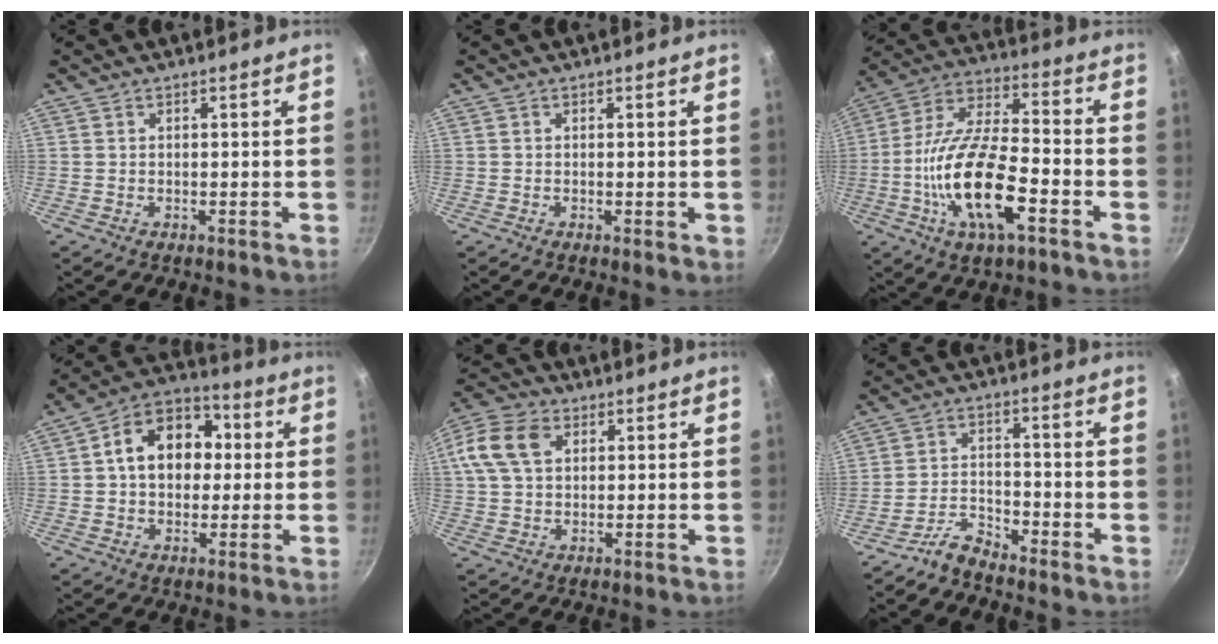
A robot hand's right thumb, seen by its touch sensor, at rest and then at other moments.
{"total": 0.7, "force": [0.0, 0.2, 0.7], "torque": [-0.010, -0.002, -0.002]}
{"total": 18.9, "force": [-6.1, 7.2, 16.4], "torque": [-0.306, 0.030, -0.127]}
{"total": 14.5, "force": [1.8, 10.9, 9.4], "torque": [-0.111, 0.028, 0.011]}
{"total": 12.6, "force": [3.7, 9.0, 8.1], "torque": [-0.163, 0.021, 0.060]}
{"total": 4.5, "force": [-4.2, 1.0, 1.2], "torque": [-0.030, 0.037, -0.092]}